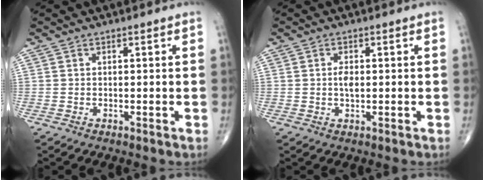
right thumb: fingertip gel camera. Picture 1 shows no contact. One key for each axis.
{"total": 2.2, "fx": 0.1, "fy": 1.1, "fz": 2.0, "tx": -0.035, "ty": -0.001, "tz": 0.002}